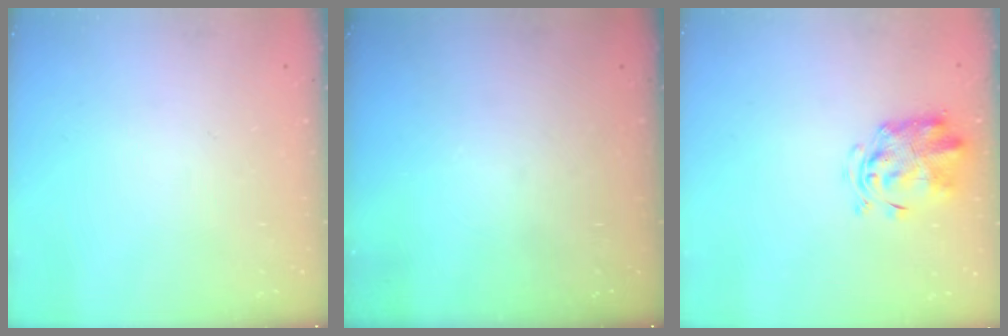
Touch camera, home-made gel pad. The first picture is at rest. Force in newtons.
{"total": 0.0}
{"total": 2.9, "press": 2.9, "slide": 0.6}